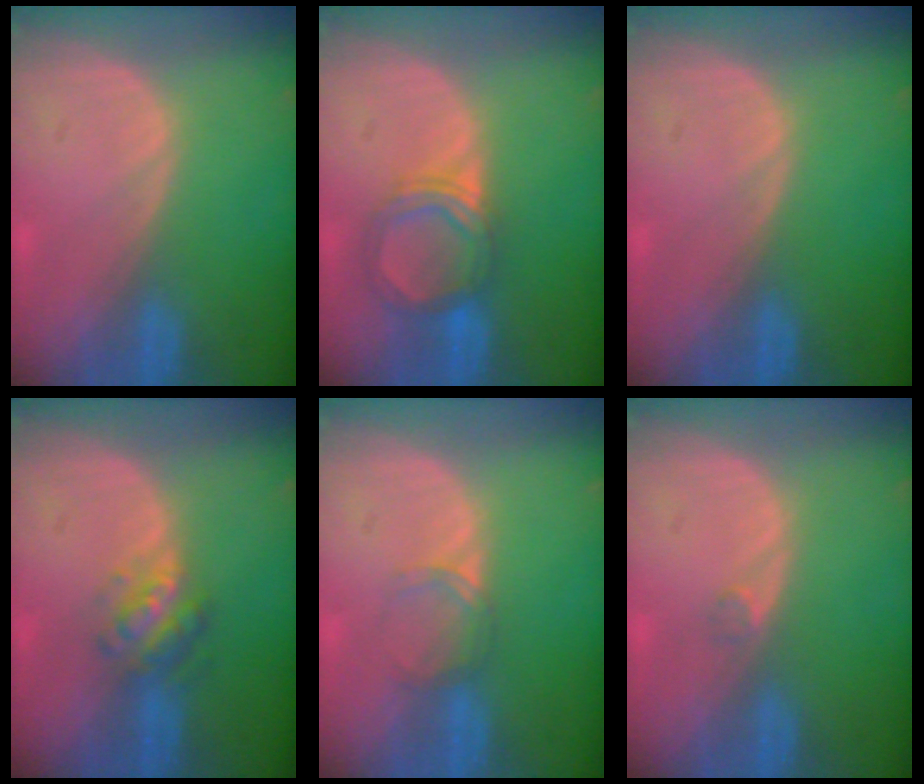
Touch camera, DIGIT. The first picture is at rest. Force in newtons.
{"total": 5.5, "press": 5.2, "slide": 1.8}
{"total": 0.0}
{"total": 4.7, "press": 4.3, "slide": 2.0}
{"total": 2.2, "press": 2.2, "slide": 0.2}
{"total": 0.9, "press": 0.8, "slide": 0.5}